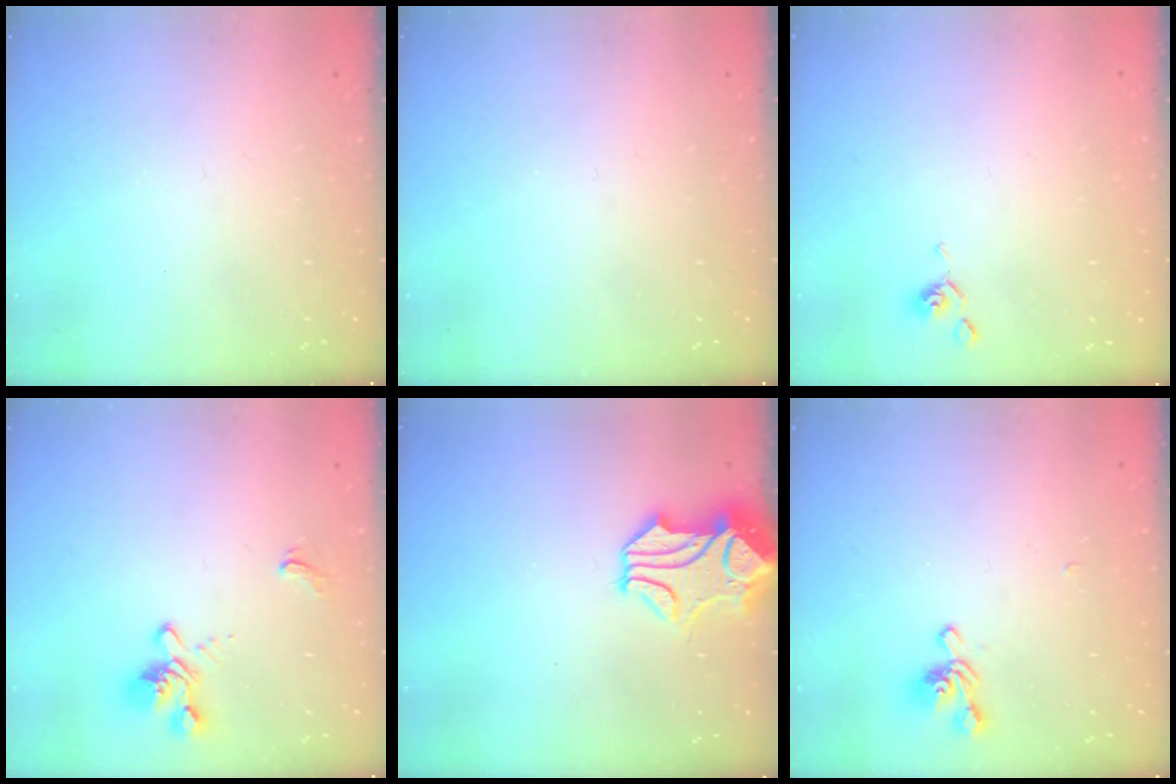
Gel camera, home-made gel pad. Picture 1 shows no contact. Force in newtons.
{"total": 0.0}
{"total": 1.8, "press": 1.8, "slide": 0.1}
{"total": 5.7, "press": 5.5, "slide": 1.6}
{"total": 2.0, "press": 1.5, "slide": 1.3}
{"total": 1.8, "press": 1.6, "slide": 0.9}